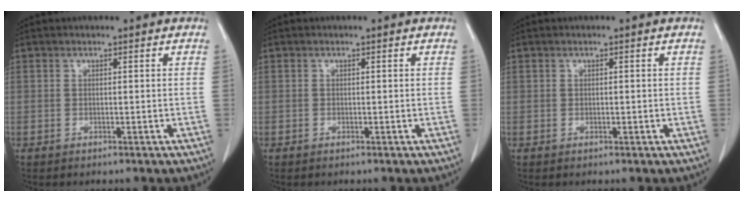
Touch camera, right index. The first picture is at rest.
{"total": 0.0}
{"total": 0.0}